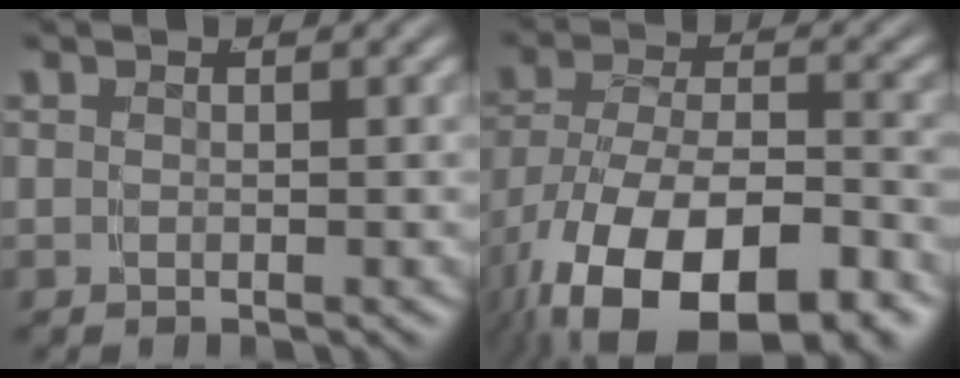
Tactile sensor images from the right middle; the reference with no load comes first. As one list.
[{"total": 12.5, "force": [-4.7, 7.4, 8.8], "torque": [-0.170, -0.058, -0.040]}]